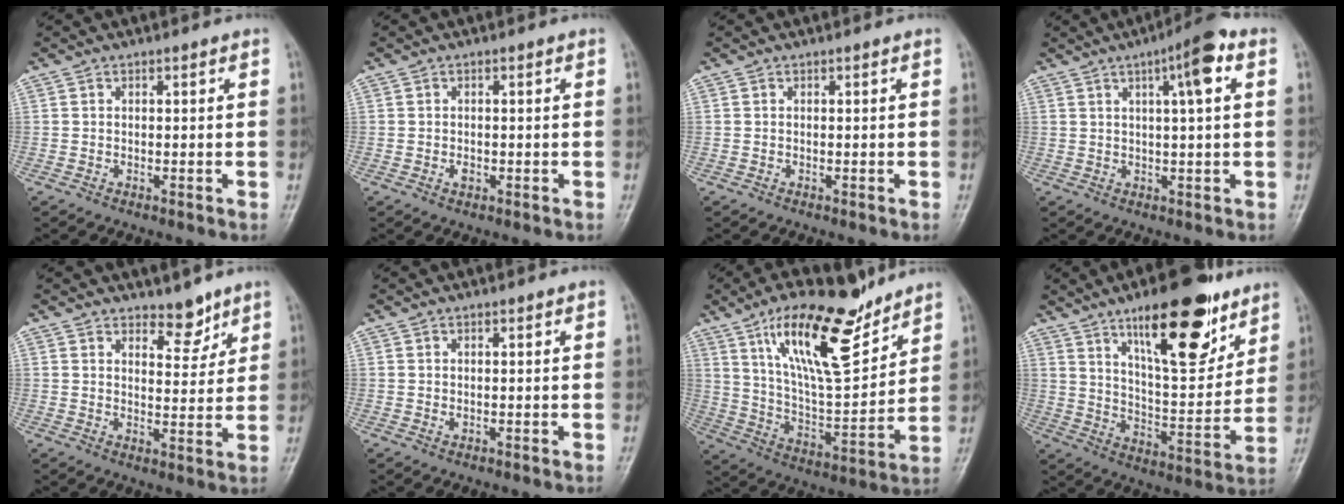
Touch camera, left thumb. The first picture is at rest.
{"total": 1.3, "force": [-0.3, 1.0, 0.8], "torque": [-0.008, 0.001, -0.004]}
{"total": 0.0}
{"total": 7.8, "force": [2.9, 1.1, 7.2], "torque": [-0.113, 0.007, 0.041]}
{"total": 5.4, "force": [4.1, 2.4, 2.5], "torque": [-0.009, -0.033, 0.063]}
{"total": 1.1, "force": [0.5, 0.5, 0.8], "torque": [-0.011, 0.000, 0.010]}
{"total": 20.3, "force": [12.8, 6.8, 14.3], "torque": [-0.204, -0.068, 0.231]}
{"total": 20.4, "force": [12.3, 7.0, 14.7], "torque": [-0.181, -0.066, 0.202]}